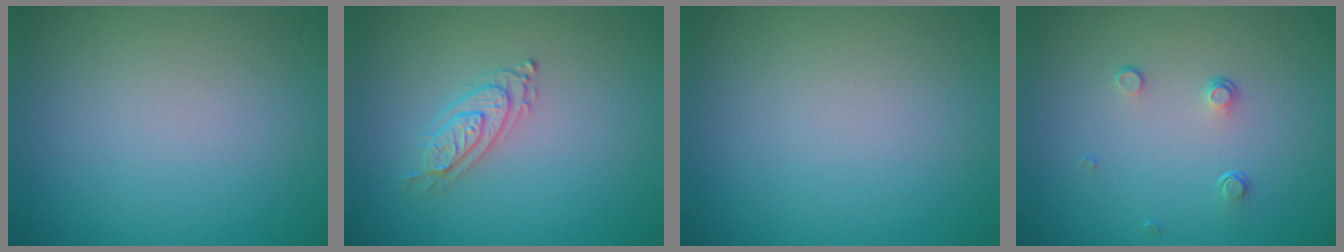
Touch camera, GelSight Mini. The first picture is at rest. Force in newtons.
{"total": 2.2, "press": 2.1, "slide": 0.6}
{"total": 0.0}
{"total": 1.0, "press": 0.7, "slide": 0.8}